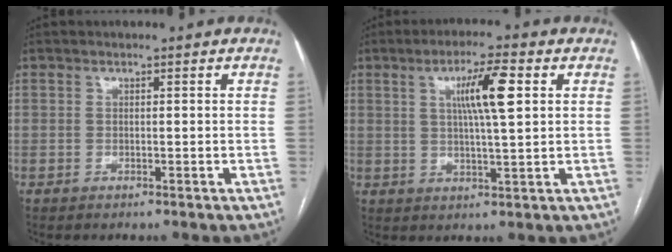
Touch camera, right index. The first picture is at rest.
{"total": 8.0, "force": [2.4, 0.6, 7.6], "torque": [-0.134, 0.007, 0.040]}